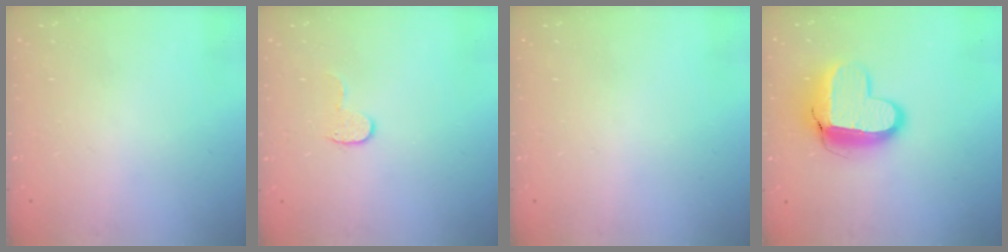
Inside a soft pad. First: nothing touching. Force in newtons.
{"total": 4.6, "press": 4.6, "slide": 0.4}
{"total": 0.0}
{"total": 12.4, "press": 12.4, "slide": 1.0}